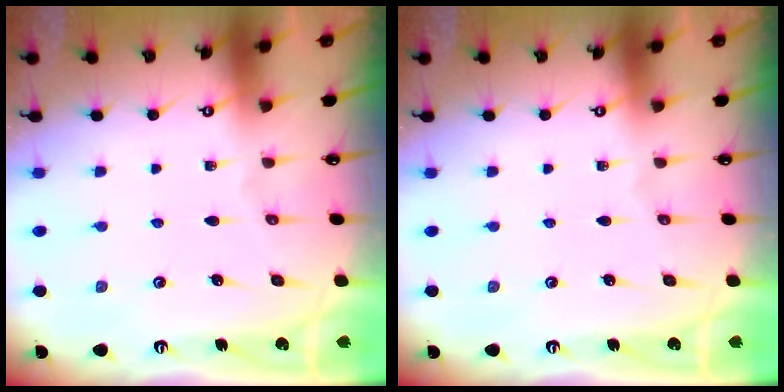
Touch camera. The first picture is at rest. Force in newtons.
{"total": 0.0}